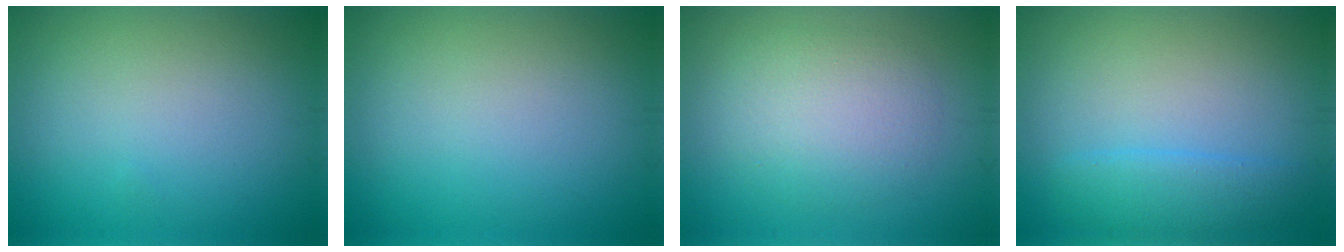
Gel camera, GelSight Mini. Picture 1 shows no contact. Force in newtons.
{"total": 0.0}
{"total": 3.9, "press": 3.9, "slide": 0.4}
{"total": 2.8, "press": 2.8, "slide": 0.3}